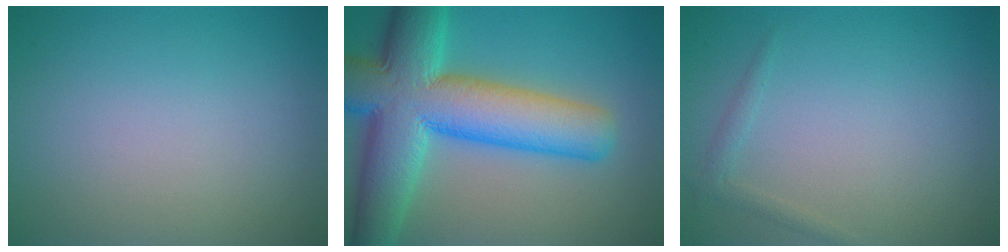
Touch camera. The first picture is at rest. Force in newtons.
{"total": 13.1, "press": 13.1, "slide": 0.5}
{"total": 1.1, "press": 1.1, "slide": 0.0}